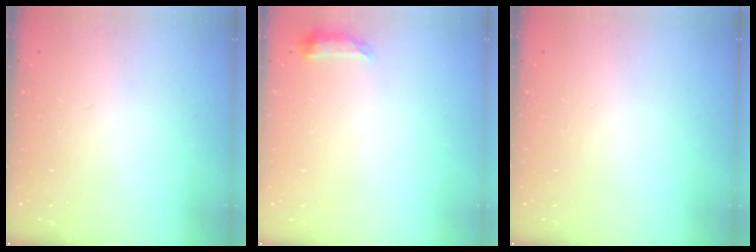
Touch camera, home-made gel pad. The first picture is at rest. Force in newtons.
{"total": 6.5, "press": 6.4, "slide": 1.0}
{"total": 0.0}